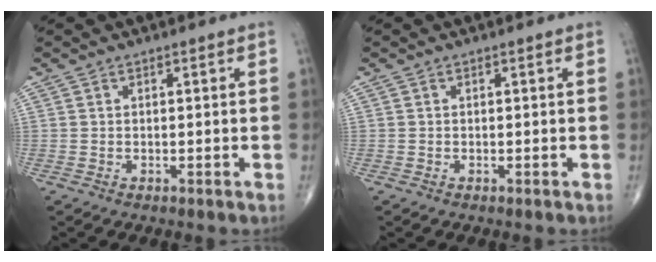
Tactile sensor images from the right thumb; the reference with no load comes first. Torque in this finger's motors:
{"motor_torque": [0.37, 0.22, -0.30, -0.20, 0.02]}